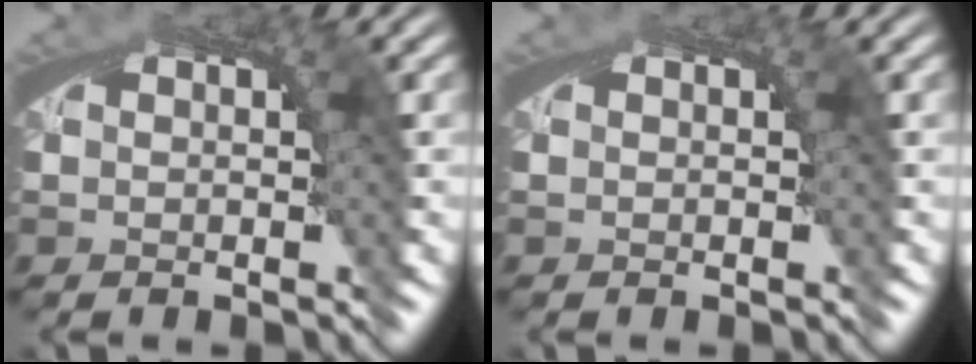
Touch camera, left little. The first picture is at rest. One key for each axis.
{"total": 0.0}